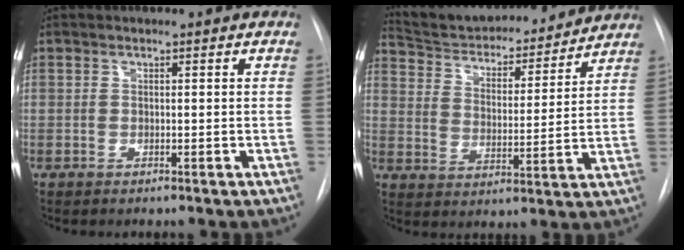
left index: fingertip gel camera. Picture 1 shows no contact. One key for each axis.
{"total": 18.3, "fx": 17.0, "fy": 4.2, "fz": 5.2, "tx": -0.079, "ty": 0.002, "tz": 0.256}